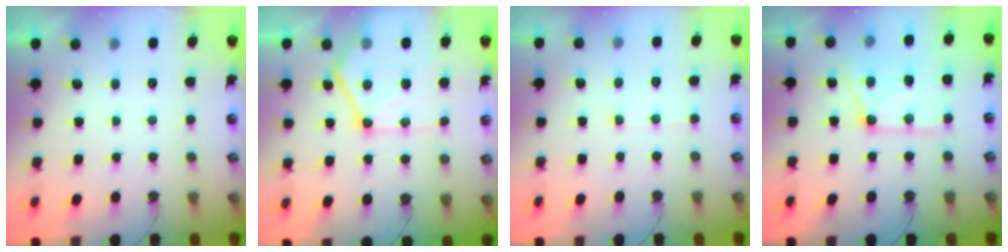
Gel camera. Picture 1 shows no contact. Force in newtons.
{"total": 19.2, "press": 19.1, "slide": 1.6}
{"total": 5.5, "press": 5.5, "slide": 0.7}
{"total": 17.2, "press": 17.1, "slide": 1.2}